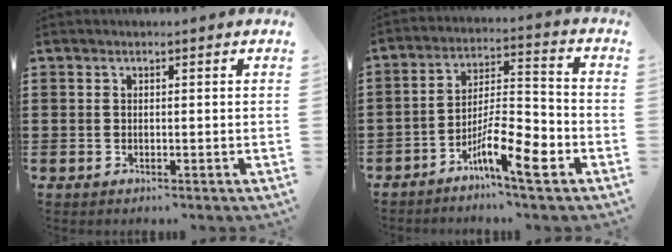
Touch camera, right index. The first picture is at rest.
{"total": 9.5, "force": [-5.7, 2.3, 7.2], "torque": [-0.134, 0.006, -0.104]}